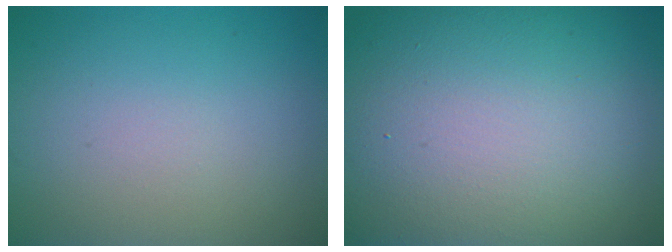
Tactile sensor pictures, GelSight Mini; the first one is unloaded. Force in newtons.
{"total": 21.8, "press": 21.8, "slide": 1.0}